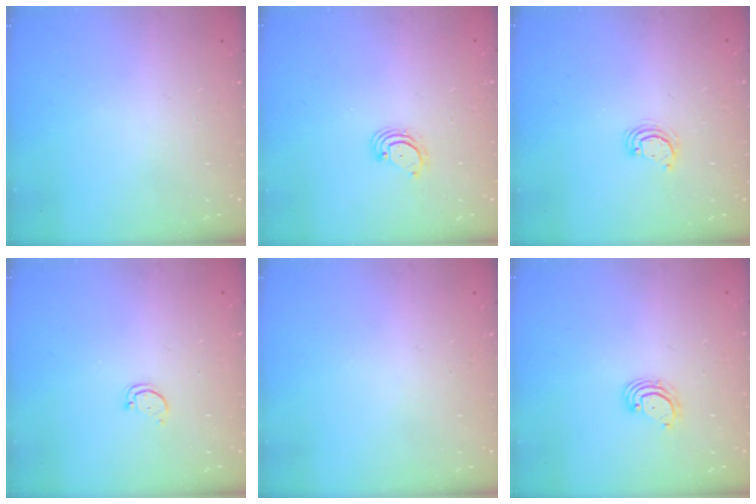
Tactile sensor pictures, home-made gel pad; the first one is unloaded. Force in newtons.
{"total": 3.1, "press": 3.1, "slide": 0.3}
{"total": 3.0, "press": 3.0, "slide": 0.2}
{"total": 1.8, "press": 1.8, "slide": 0.1}
{"total": 0.0}
{"total": 2.8, "press": 2.8, "slide": 0.2}